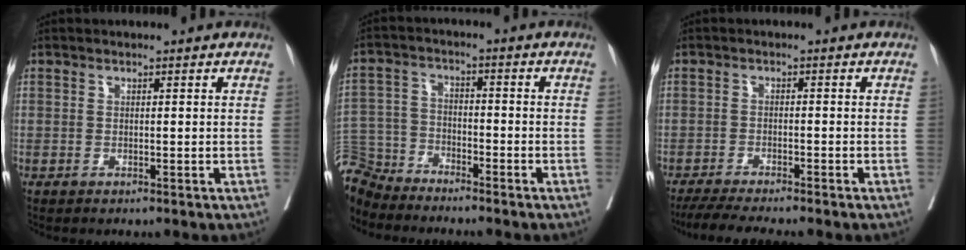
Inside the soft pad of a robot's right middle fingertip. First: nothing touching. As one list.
[{"total": 7.2, "force": [-6.9, 1.5, -0.7], "torque": [0.009, 0.004, -0.145]}, {"total": 7.0, "force": [-6.1, -0.6, 3.4], "torque": [-0.047, -0.018, -0.101]}]